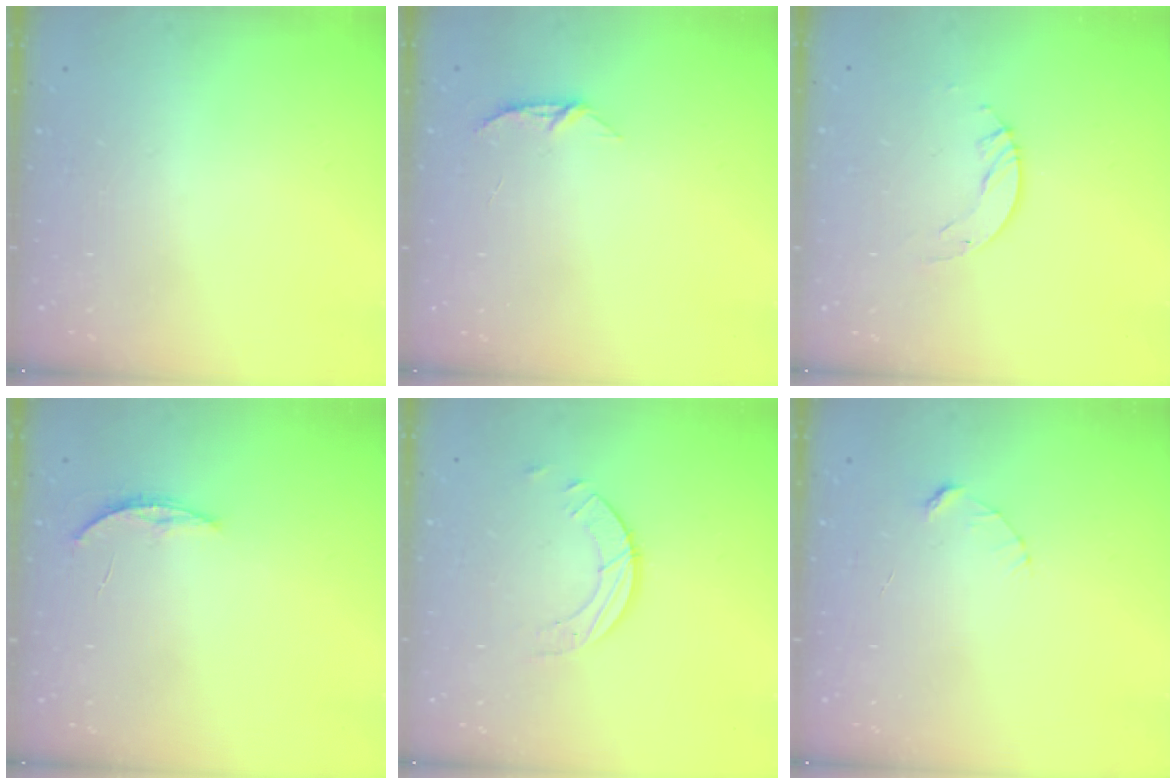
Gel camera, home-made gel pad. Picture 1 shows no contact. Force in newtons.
{"total": 4.6, "press": 4.5, "slide": 0.5}
{"total": 4.0, "press": 4.0, "slide": 0.3}
{"total": 3.7, "press": 3.7, "slide": 0.5}
{"total": 3.4, "press": 3.4, "slide": 0.3}
{"total": 2.7, "press": 2.7, "slide": 0.3}